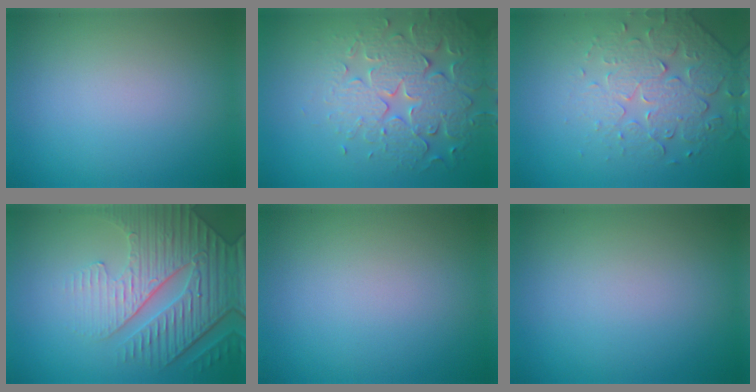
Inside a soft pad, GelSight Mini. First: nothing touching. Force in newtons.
{"total": 5.1, "press": 5.0, "slide": 1.0}
{"total": 4.8, "press": 3.7, "slide": 3.0}
{"total": 5.5, "press": 5.0, "slide": 2.2}
{"total": 0.0}
{"total": 0.0}